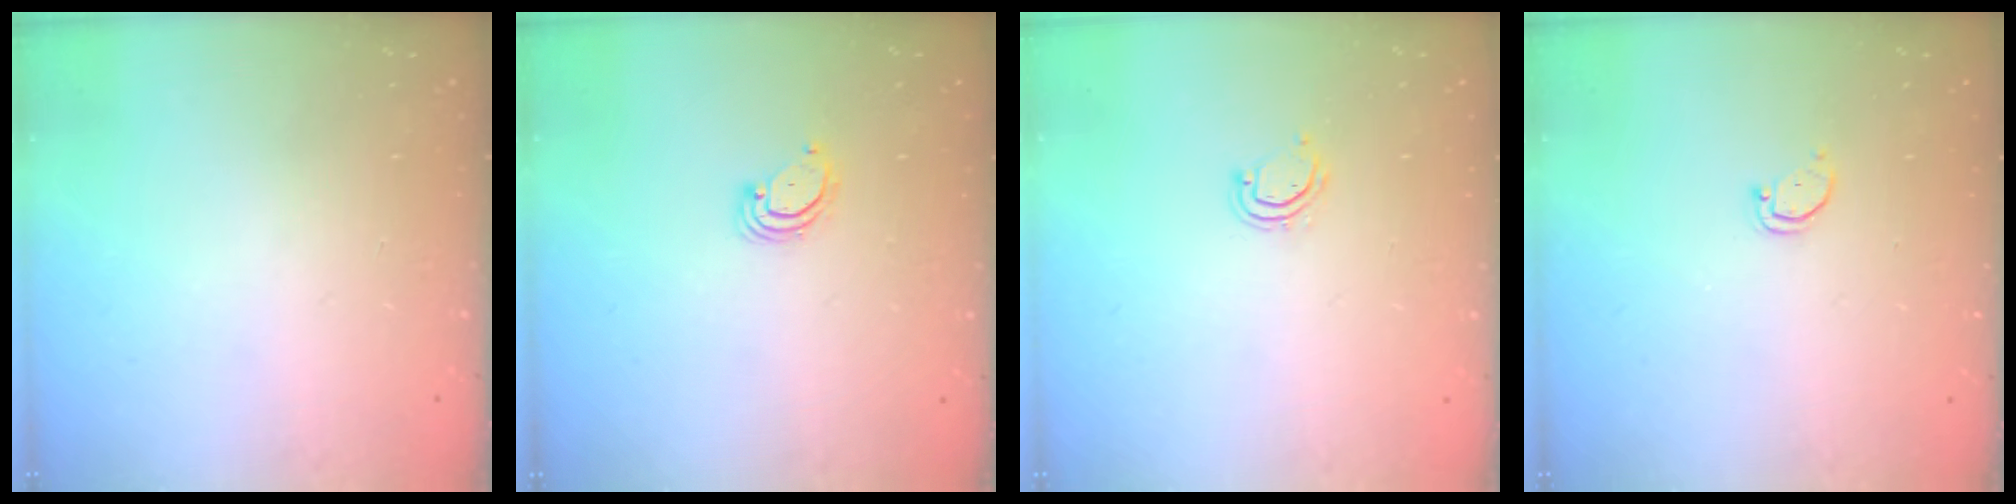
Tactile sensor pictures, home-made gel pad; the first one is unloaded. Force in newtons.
{"total": 2.9, "press": 2.9, "slide": 0.3}
{"total": 3.7, "press": 3.7, "slide": 0.3}
{"total": 1.8, "press": 1.8, "slide": 0.1}